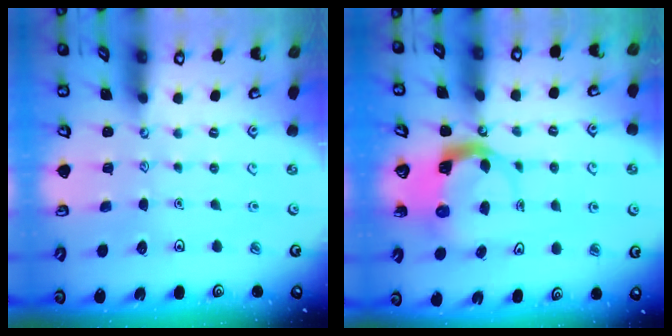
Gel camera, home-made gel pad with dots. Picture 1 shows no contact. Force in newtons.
{"total": 5.2, "press": 5.1, "slide": 0.6}